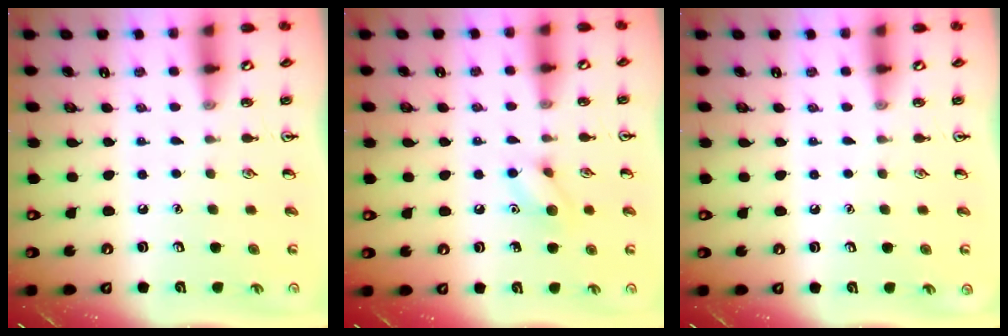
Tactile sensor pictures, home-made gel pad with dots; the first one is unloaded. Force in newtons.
{"total": 7.5, "press": 7.4, "slide": 0.7}
{"total": 0.0}